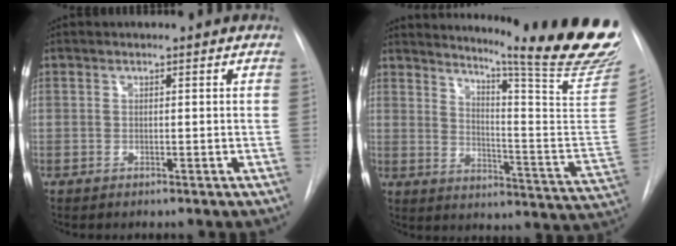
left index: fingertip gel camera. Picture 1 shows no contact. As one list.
[{"total": 24.1, "force": [20.4, -1.0, 12.8], "torque": [-0.188, -0.137, 0.251]}]